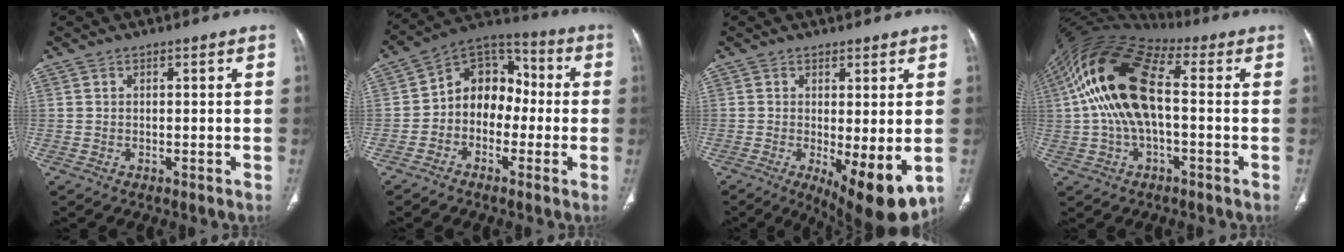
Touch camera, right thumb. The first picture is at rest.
{"total": 11.5, "force": [-1.5, 9.1, 6.9], "torque": [-0.068, 0.048, -0.044]}
{"total": 10.4, "force": [-2.1, 3.3, 9.6], "torque": [-0.141, -0.027, -0.021]}
{"total": 17.7, "force": [0.9, 8.7, 15.4], "torque": [-0.302, 0.039, 0.008]}